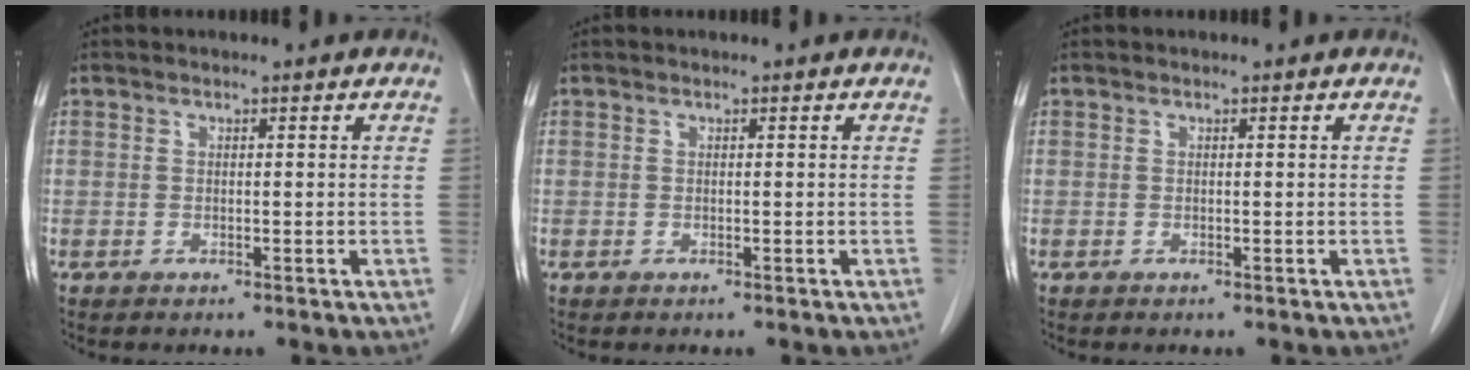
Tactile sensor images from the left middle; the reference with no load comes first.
{"total": 0.0}
{"total": 0.0}